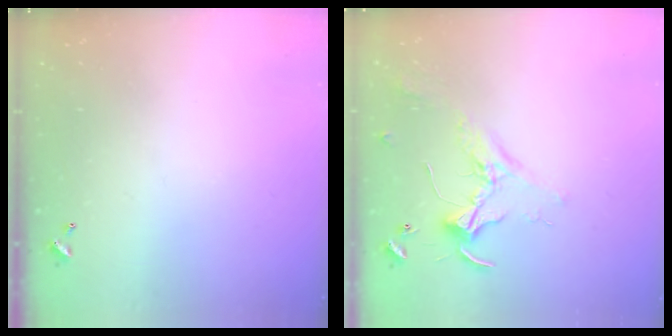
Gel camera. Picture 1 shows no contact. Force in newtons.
{"total": 2.1, "press": 2.1, "slide": 0.5}